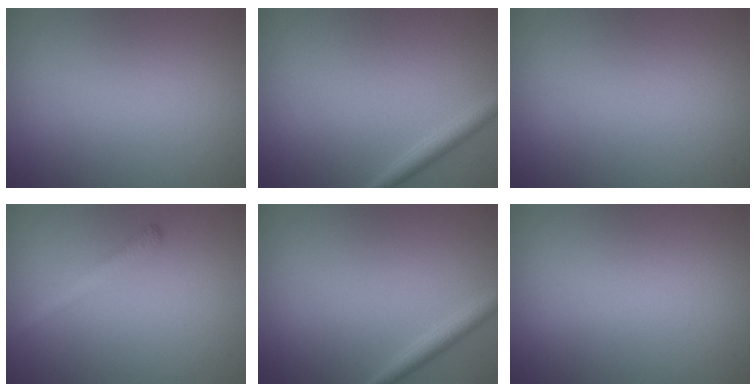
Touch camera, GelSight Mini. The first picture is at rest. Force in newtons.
{"total": 1.6, "press": 1.6, "slide": 0.1}
{"total": 0.0}
{"total": 1.4, "press": 1.4, "slide": 0.2}
{"total": 1.6, "press": 1.6, "slide": 0.1}
{"total": 0.0}